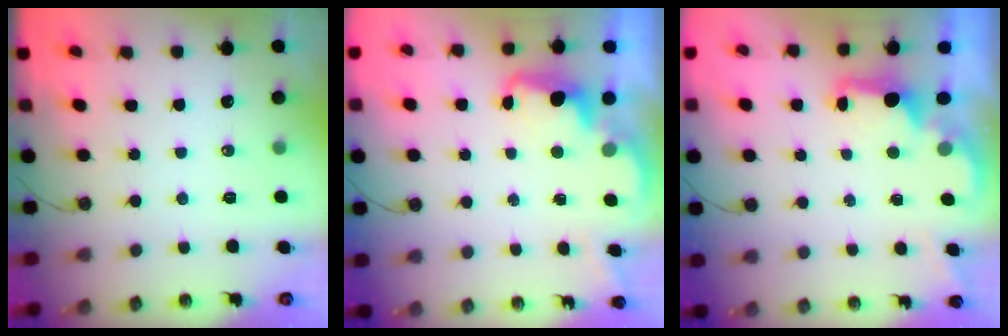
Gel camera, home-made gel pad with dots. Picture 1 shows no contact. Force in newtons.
{"total": 2.5, "press": 2.4, "slide": 0.5}
{"total": 1.9, "press": 1.7, "slide": 0.8}